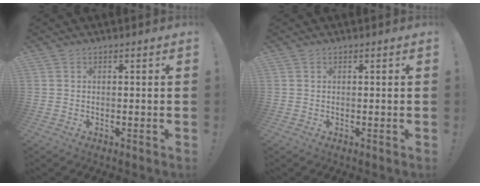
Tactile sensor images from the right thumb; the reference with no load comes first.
{"total": 0.0}